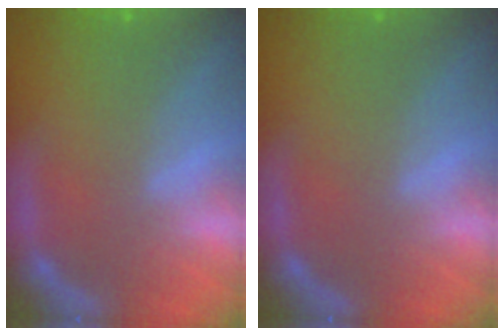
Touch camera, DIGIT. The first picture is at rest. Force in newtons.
{"total": 0.0}